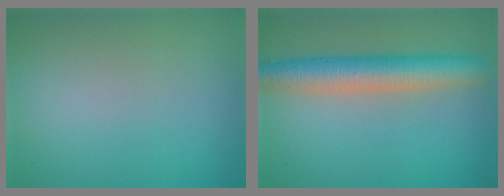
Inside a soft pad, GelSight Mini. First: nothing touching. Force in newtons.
{"total": 5.9, "press": 5.9, "slide": 0.2}